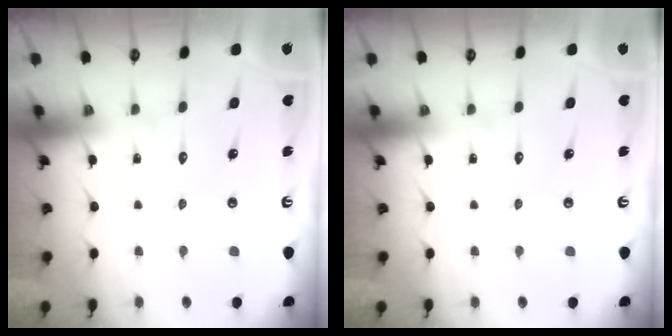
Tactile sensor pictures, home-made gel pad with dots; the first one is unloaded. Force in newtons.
{"total": 0.0}